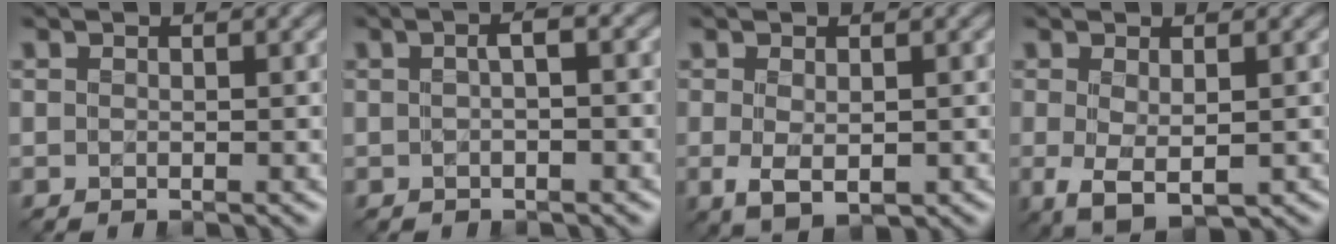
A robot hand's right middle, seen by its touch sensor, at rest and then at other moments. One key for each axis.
{"total": 2.2, "fx": 0.2, "fy": 0.6, "fz": 2.1, "tx": -0.026, "ty": 0.001, "tz": 0.000}
{"total": 3.0, "fx": -0.6, "fy": 1.5, "fz": 2.6, "tx": -0.052, "ty": -0.010, "tz": -0.003}
{"total": 3.4, "fx": -0.6, "fy": 1.4, "fz": 3.1, "tx": -0.063, "ty": -0.009, "tz": -0.005}